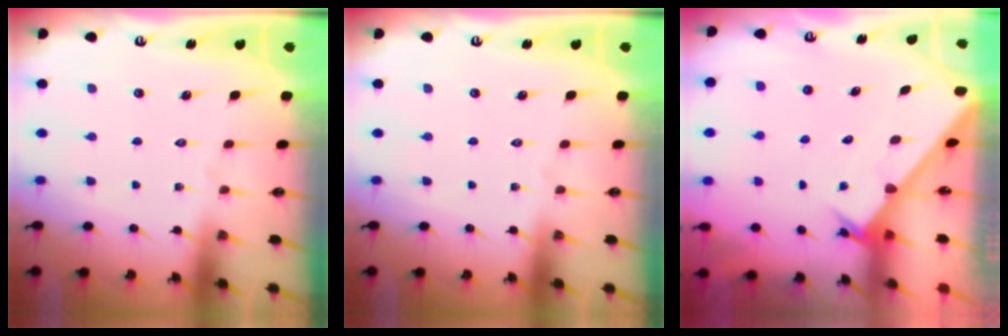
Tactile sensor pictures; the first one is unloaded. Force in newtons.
{"total": 0.0}
{"total": 2.4, "press": 2.4, "slide": 0.2}